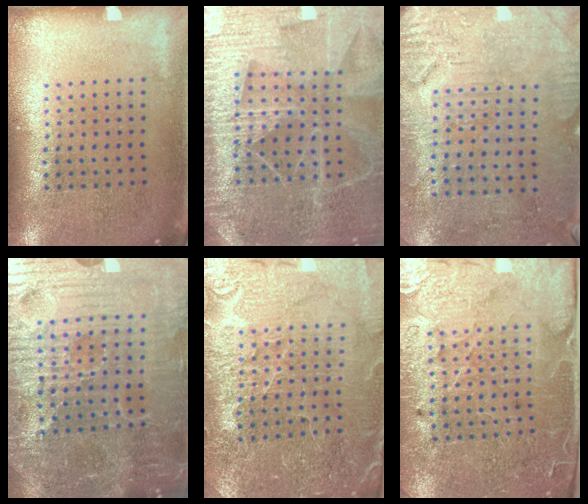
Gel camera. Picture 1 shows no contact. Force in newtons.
{"total": 5.0, "press": 4.6, "slide": 2.1}
{"total": 3.0, "press": 2.8, "slide": 0.9}
{"total": 5.8, "press": 5.6, "slide": 1.8}
{"total": 3.3, "press": 3.3, "slide": 0.3}
{"total": 3.6, "press": 3.5, "slide": 0.6}